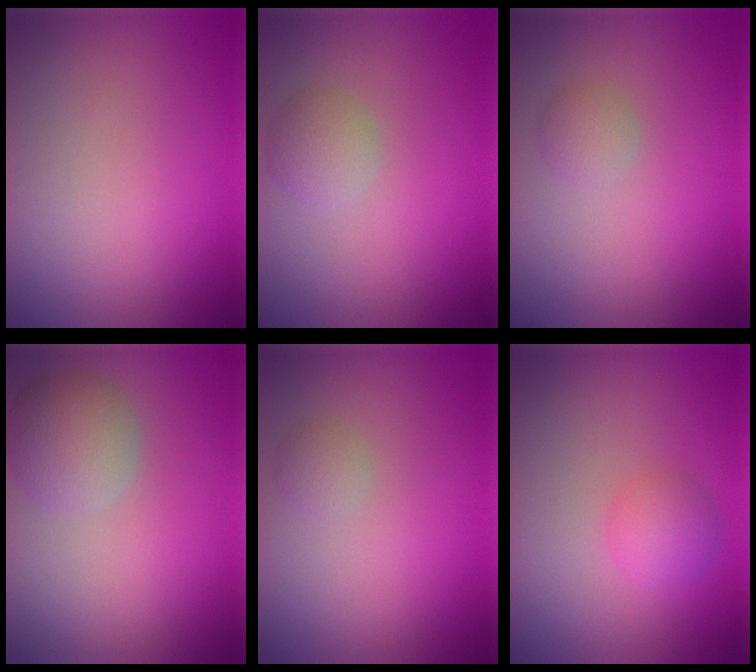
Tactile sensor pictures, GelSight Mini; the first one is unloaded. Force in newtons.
{"total": 2.2, "press": 2.2, "slide": 0.1}
{"total": 1.4, "press": 1.4, "slide": 0.1}
{"total": 4.1, "press": 4.1, "slide": 0.4}
{"total": 1.2, "press": 1.2, "slide": 0.0}
{"total": 2.1, "press": 2.1, "slide": 0.1}